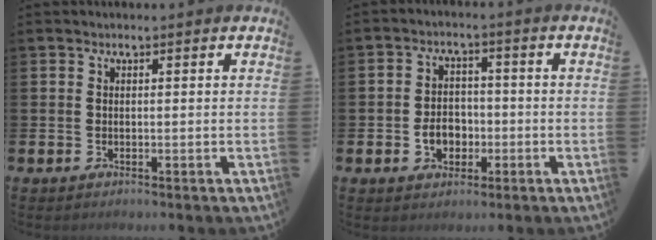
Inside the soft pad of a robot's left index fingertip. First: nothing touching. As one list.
[{"total": 4.3, "force": [-1.3, 3.4, 2.3], "torque": [-0.036, 0.000, -0.031]}]